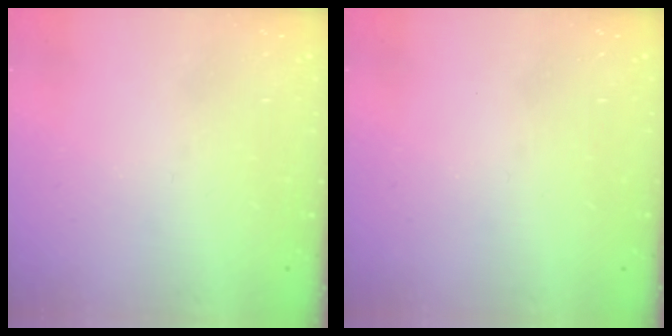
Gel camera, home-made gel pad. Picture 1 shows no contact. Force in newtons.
{"total": 0.0}